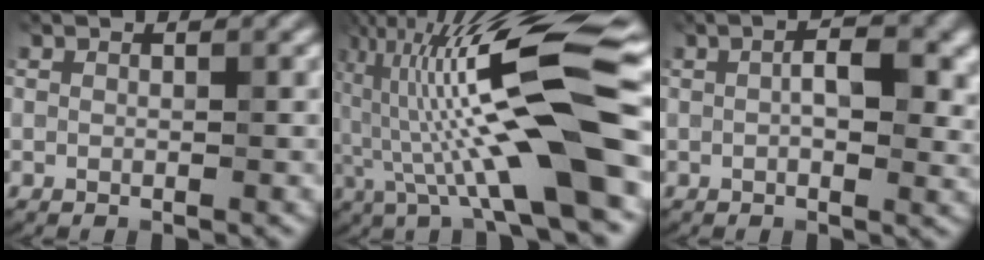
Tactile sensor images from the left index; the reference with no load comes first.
{"total": 13.6, "force": [0.0, 1.9, 13.5], "torque": [-0.239, 0.033, 0.002]}
{"total": 4.9, "force": [0.7, 2.3, 4.3], "torque": [-0.065, 0.006, 0.009]}